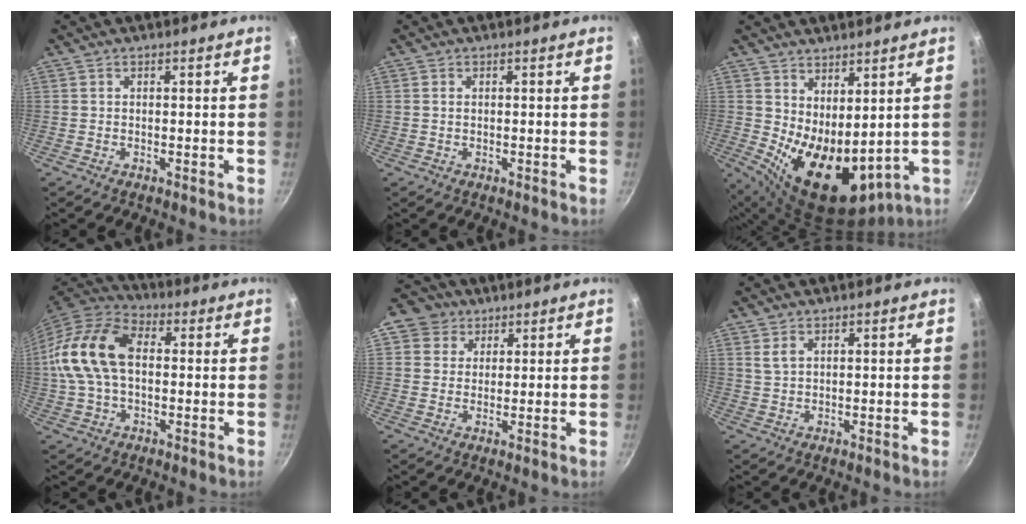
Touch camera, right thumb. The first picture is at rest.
{"total": 0.7, "force": [0.2, 0.5, 0.5], "torque": [-0.008, 0.002, 0.004]}
{"total": 13.4, "force": [2.1, 7.4, 11.1], "torque": [-0.140, -0.035, 0.061]}
{"total": 16.6, "force": [1.2, 10.6, 12.7], "torque": [-0.234, 0.033, 0.006]}
{"total": 6.3, "force": [3.1, 5.3, 1.3], "torque": [0.012, 0.005, 0.041]}
{"total": 2.2, "force": [1.1, 1.3, 1.4], "torque": [-0.025, -0.003, 0.024]}